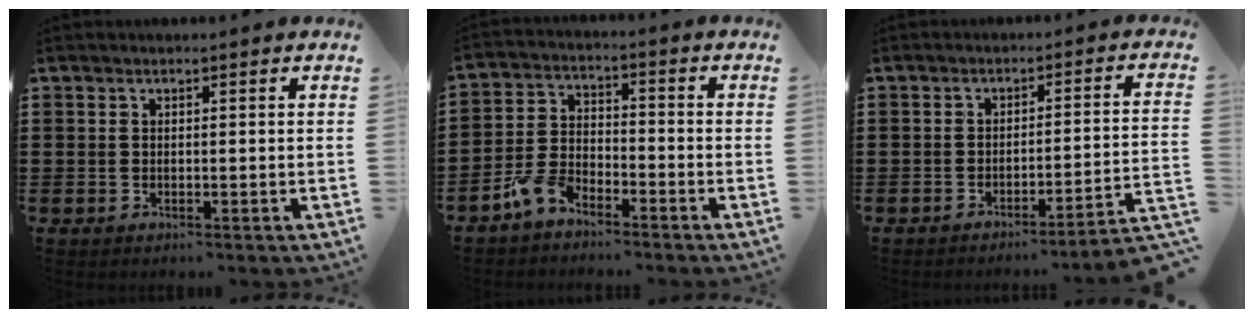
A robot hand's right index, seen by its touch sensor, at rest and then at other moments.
{"total": 5.4, "force": [-4.3, 2.2, 2.5], "torque": [-0.069, 0.009, -0.089]}
{"total": 3.4, "force": [-2.8, -0.6, 1.8], "torque": [-0.035, -0.018, -0.060]}